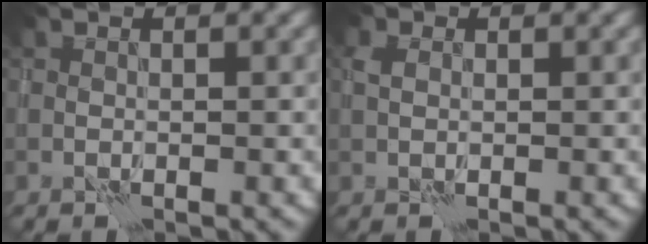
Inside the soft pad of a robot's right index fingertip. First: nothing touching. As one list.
[{"total": 1.4, "force": [0.3, 1.2, 0.7], "torque": [-0.012, 0.003, 0.002]}]